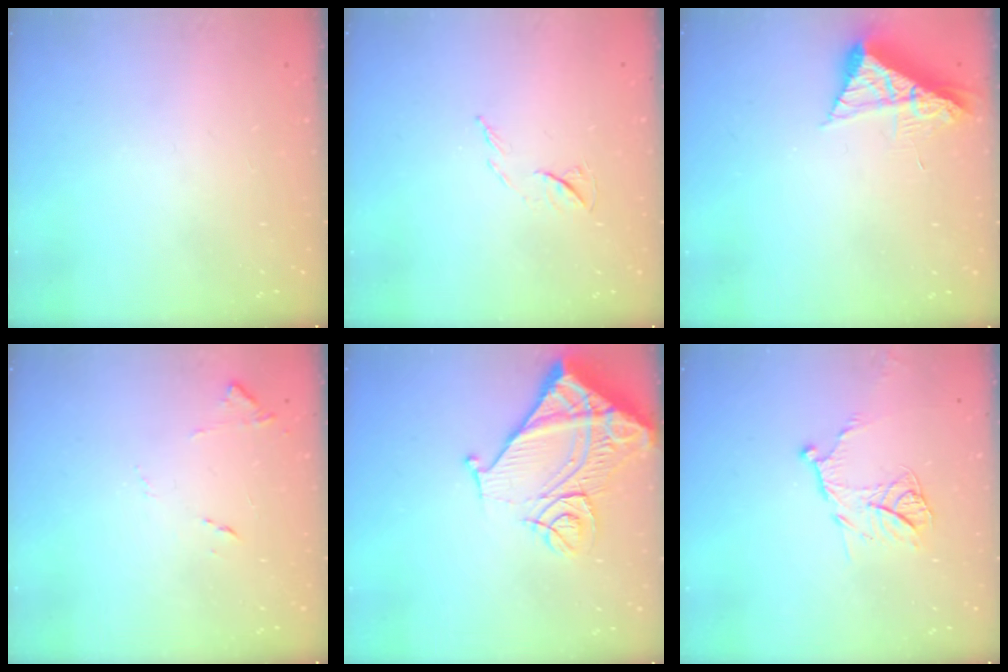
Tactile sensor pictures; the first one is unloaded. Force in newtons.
{"total": 5.7, "press": 5.6, "slide": 1.2}
{"total": 8.1, "press": 8.1, "slide": 0.8}
{"total": 8.2, "press": 8.2, "slide": 0.6}
{"total": 15.3, "press": 15.2, "slide": 1.9}
{"total": 12.3, "press": 12.2, "slide": 1.2}